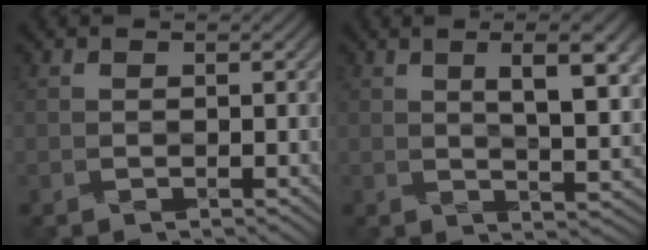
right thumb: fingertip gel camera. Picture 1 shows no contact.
{"total": 6.8, "force": [3.0, 1.4, 5.9], "torque": [-0.087, 0.012, 0.043]}